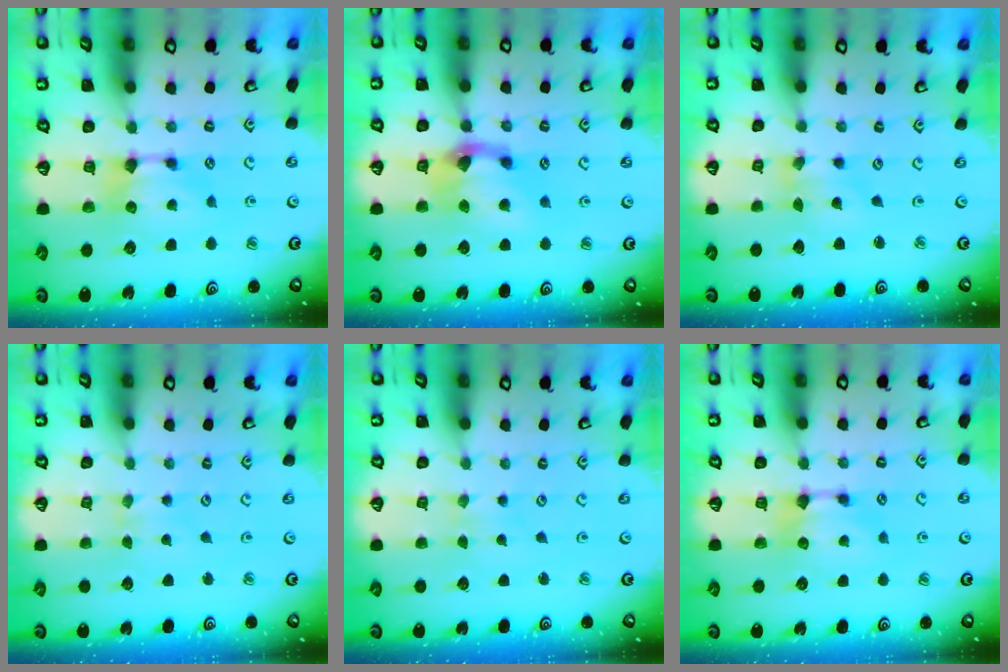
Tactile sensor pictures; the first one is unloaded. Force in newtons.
{"total": 4.9, "press": 4.5, "slide": 1.9}
{"total": 1.2, "press": 0.2, "slide": 1.1}
{"total": 2.0, "press": 2.0, "slide": 0.1}
{"total": 3.7, "press": 3.7, "slide": 0.2}
{"total": 0.0}